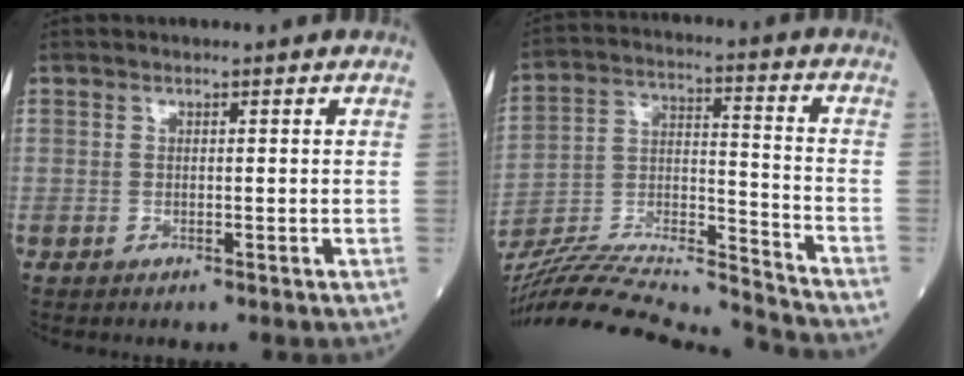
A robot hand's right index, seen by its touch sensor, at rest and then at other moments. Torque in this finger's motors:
{"motor_torque": [-1.06, -0.90, -0.72, -0.21]}